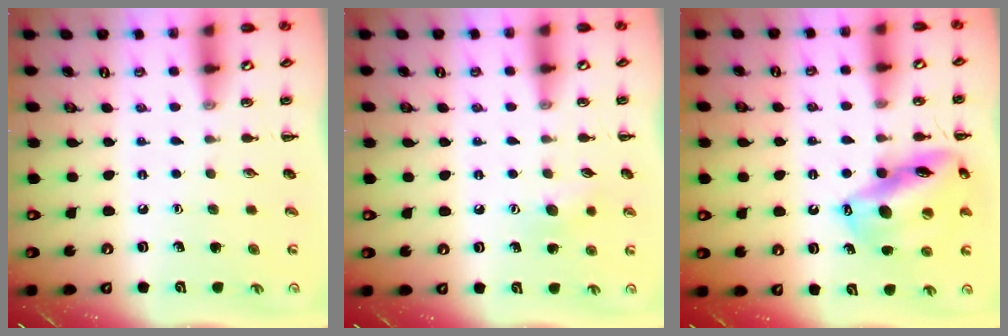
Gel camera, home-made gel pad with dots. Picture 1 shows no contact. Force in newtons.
{"total": 7.7, "press": 7.5, "slide": 1.8}
{"total": 17.3, "press": 16.8, "slide": 4.0}